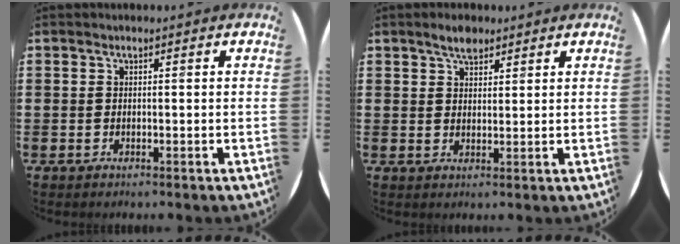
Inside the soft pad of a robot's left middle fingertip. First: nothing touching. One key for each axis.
{"total": 3.0, "fx": 2.5, "fy": 1.3, "fz": 1.2, "tx": -0.017, "ty": 0.003, "tz": 0.045}